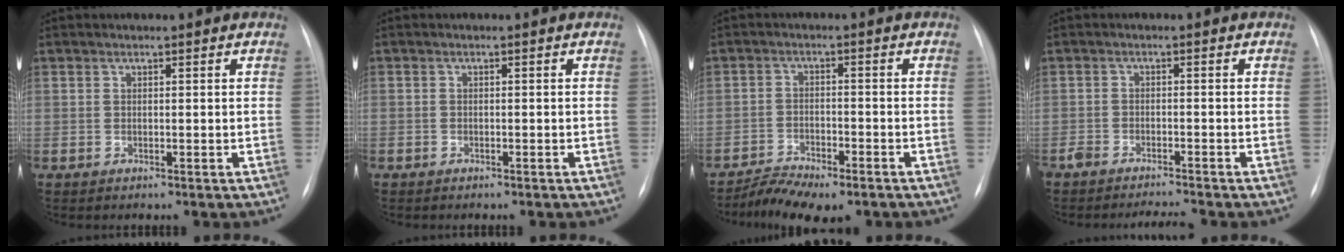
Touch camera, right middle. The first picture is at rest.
{"total": 0.8, "force": [-0.6, 0.6, 0.1], "torque": [-0.008, 0.002, -0.007]}
{"total": 7.2, "force": [-6.0, 2.0, 3.4], "torque": [-0.056, -0.007, -0.099]}
{"total": 3.7, "force": [-3.6, -0.1, 1.0], "torque": [-0.018, -0.010, -0.061]}